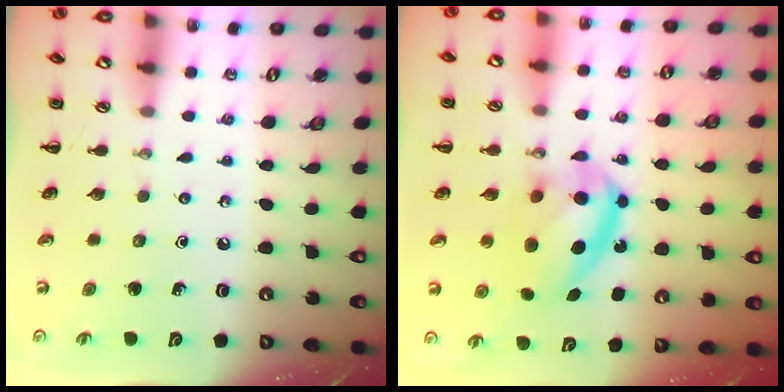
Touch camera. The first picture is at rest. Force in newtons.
{"total": 12.0, "press": 11.7, "slide": 3.0}